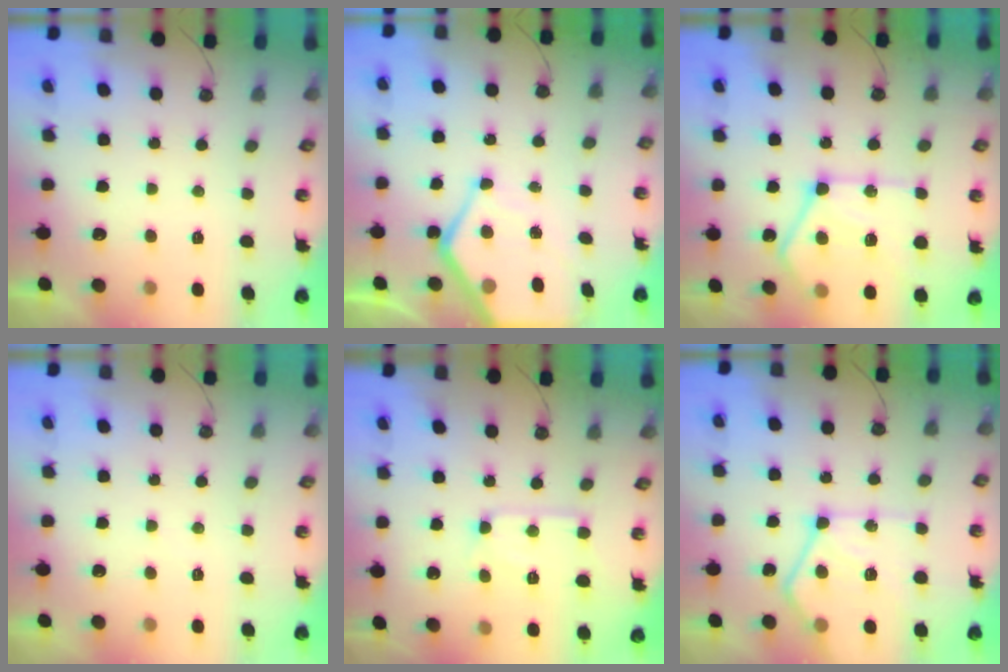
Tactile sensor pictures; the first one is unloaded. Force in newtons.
{"total": 11.1, "press": 11.0, "slide": 1.0}
{"total": 20.6, "press": 20.5, "slide": 2.2}
{"total": 2.8, "press": 2.7, "slide": 0.4}
{"total": 9.5, "press": 9.5, "slide": 0.7}
{"total": 18.3, "press": 18.2, "slide": 2.0}